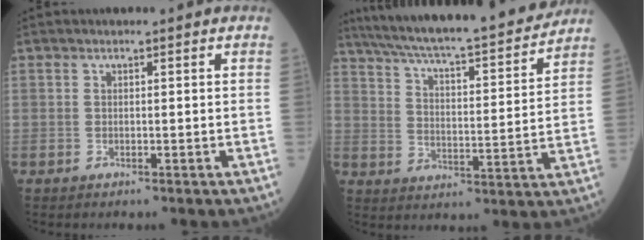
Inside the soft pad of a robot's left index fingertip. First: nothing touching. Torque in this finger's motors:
{"motor_torque": [0.07, -0.78, 0.51, 0.20]}